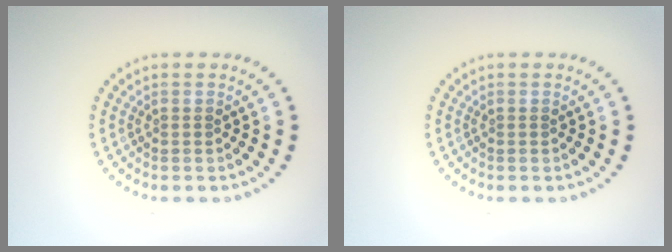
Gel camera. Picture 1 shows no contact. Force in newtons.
{"total": 0.0}